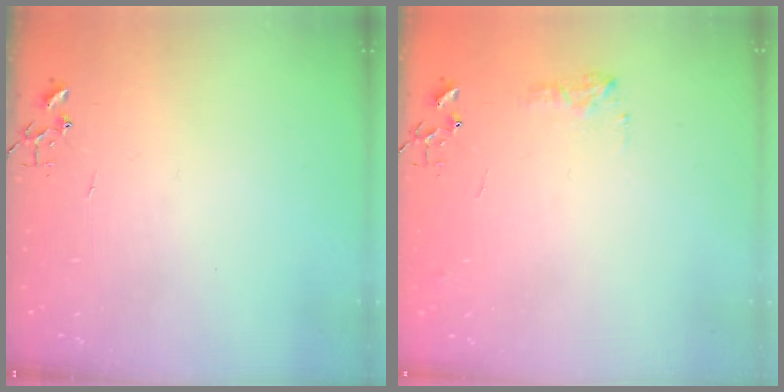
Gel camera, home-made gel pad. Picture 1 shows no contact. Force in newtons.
{"total": 7.8, "press": 7.8, "slide": 0.1}